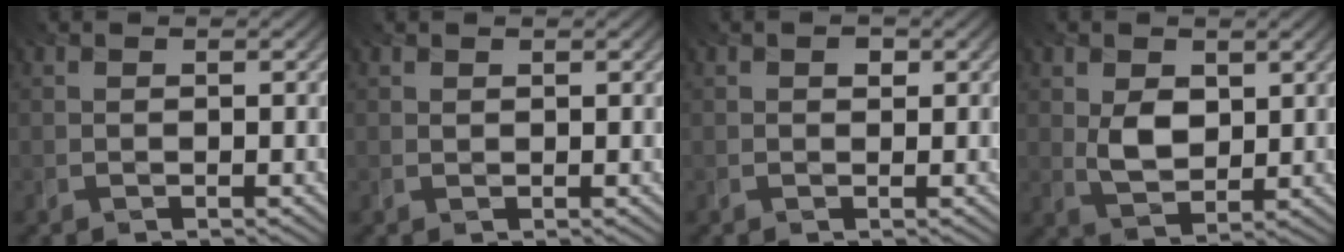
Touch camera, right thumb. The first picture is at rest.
{"total": 0.6, "force": [0.6, 0.1, -0.1], "torque": [0.000, -0.001, 0.013]}
{"total": 1.0, "force": [0.5, 0.7, 0.5], "torque": [-0.005, 0.001, 0.008]}
{"total": 4.5, "force": [1.3, 3.0, 3.1], "torque": [-0.069, -0.006, 0.029]}